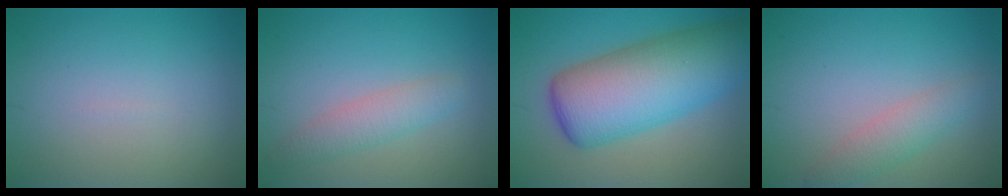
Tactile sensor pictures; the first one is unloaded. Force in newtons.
{"total": 2.6, "press": 2.6, "slide": 0.2}
{"total": 11.3, "press": 11.2, "slide": 0.4}
{"total": 2.6, "press": 2.6, "slide": 0.1}